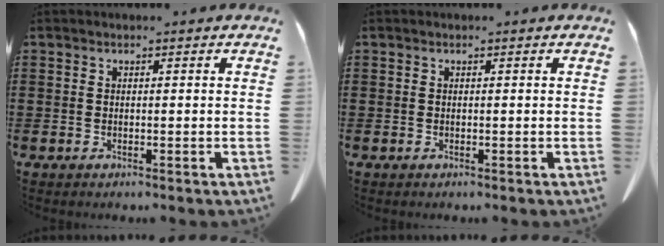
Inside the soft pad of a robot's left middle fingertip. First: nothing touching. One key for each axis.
{"total": 0.0}